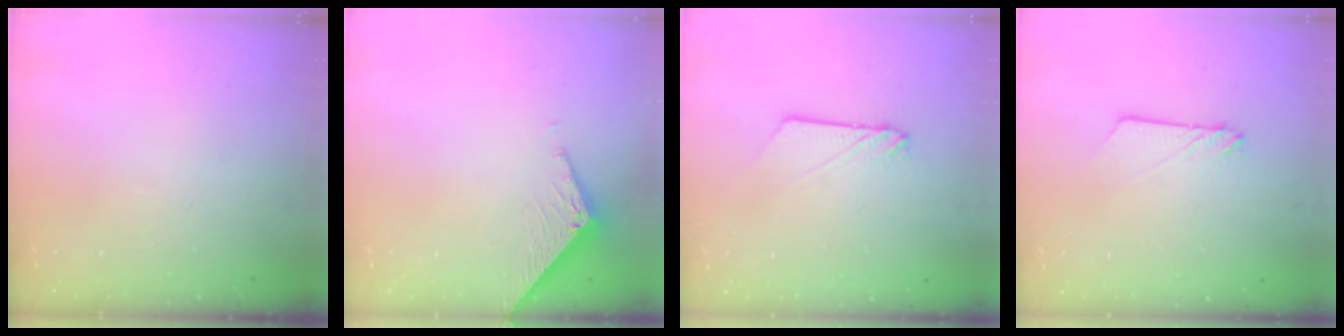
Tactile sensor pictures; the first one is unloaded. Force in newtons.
{"total": 4.0, "press": 4.0, "slide": 0.1}
{"total": 3.0, "press": 3.0, "slide": 0.2}
{"total": 2.4, "press": 2.4, "slide": 0.2}